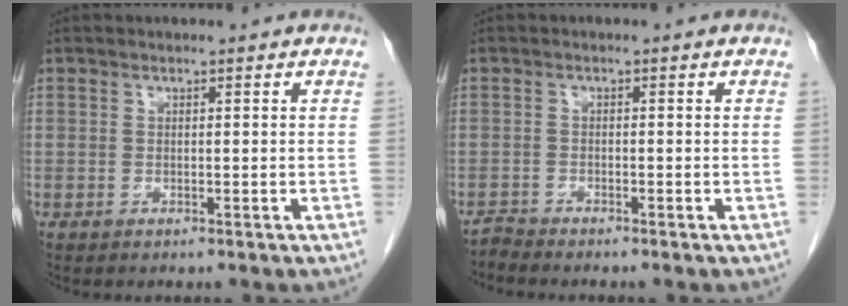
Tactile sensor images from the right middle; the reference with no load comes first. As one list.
[{"total": 1.5, "force": [-1.4, -0.3, -0.4], "torque": [0.009, -0.008, -0.029]}]